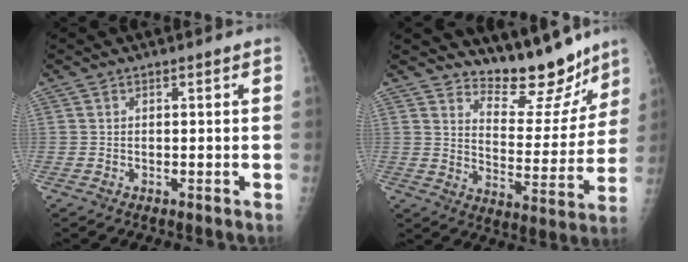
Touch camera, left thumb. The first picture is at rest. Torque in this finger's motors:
{"motor_torque": [0.21, 0.02, -0.32, -0.35, 0.06]}